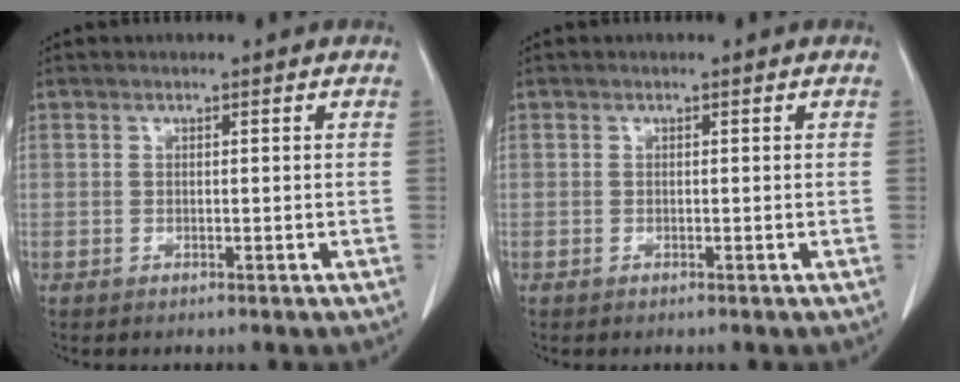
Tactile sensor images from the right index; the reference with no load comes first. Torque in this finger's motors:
{"motor_torque": [0.02, -0.10, -0.01, 0.00]}